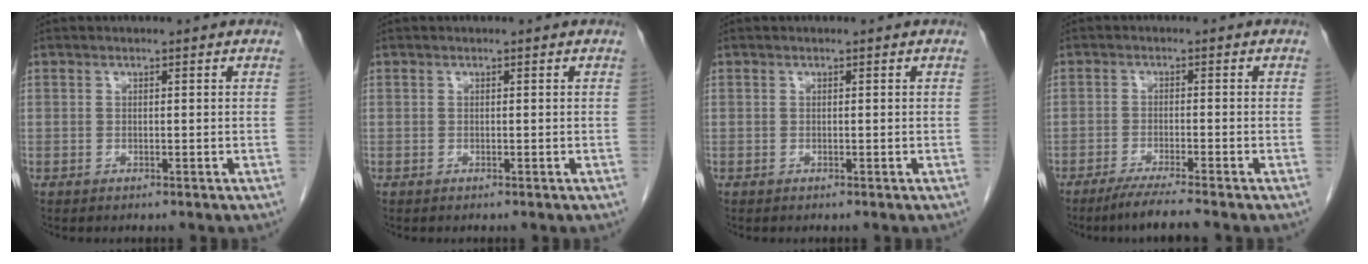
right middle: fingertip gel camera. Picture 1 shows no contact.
{"total": 0.0}
{"total": 0.0}
{"total": 5.2, "force": [-4.3, -0.8, 2.9], "torque": [-0.049, -0.017, -0.076]}